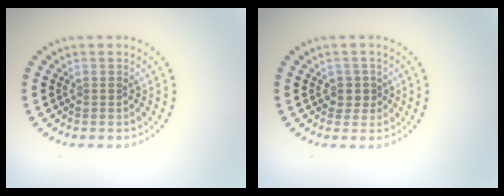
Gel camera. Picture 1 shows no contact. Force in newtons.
{"total": 1.6, "press": 1.3, "slide": 1.0}